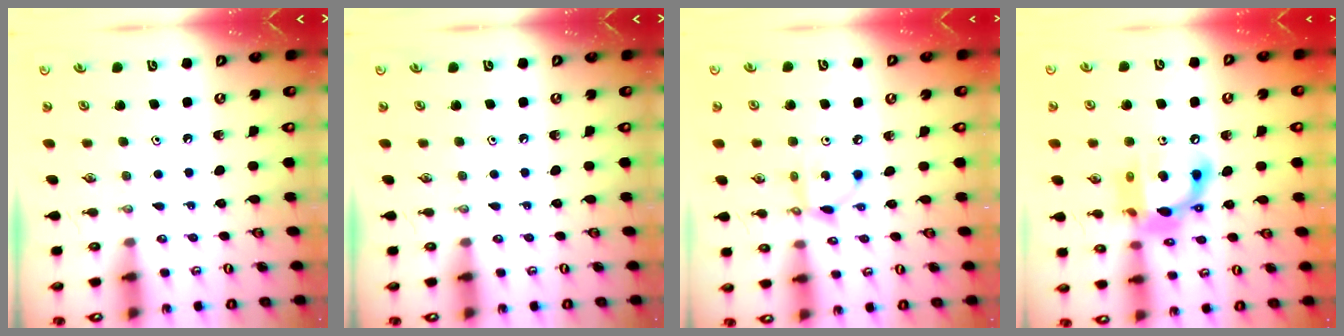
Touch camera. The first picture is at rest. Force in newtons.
{"total": 0.0}
{"total": 6.5, "press": 6.5, "slide": 0.2}
{"total": 14.7, "press": 14.7, "slide": 0.9}